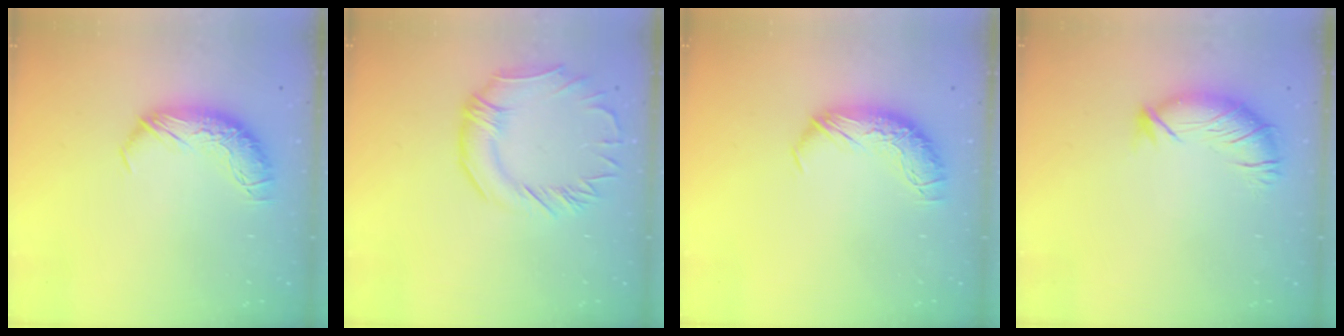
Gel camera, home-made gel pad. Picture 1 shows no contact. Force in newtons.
{"total": 3.1, "press": 3.0, "slide": 1.0}
{"total": 0.0}
{"total": 3.1, "press": 2.1, "slide": 2.2}